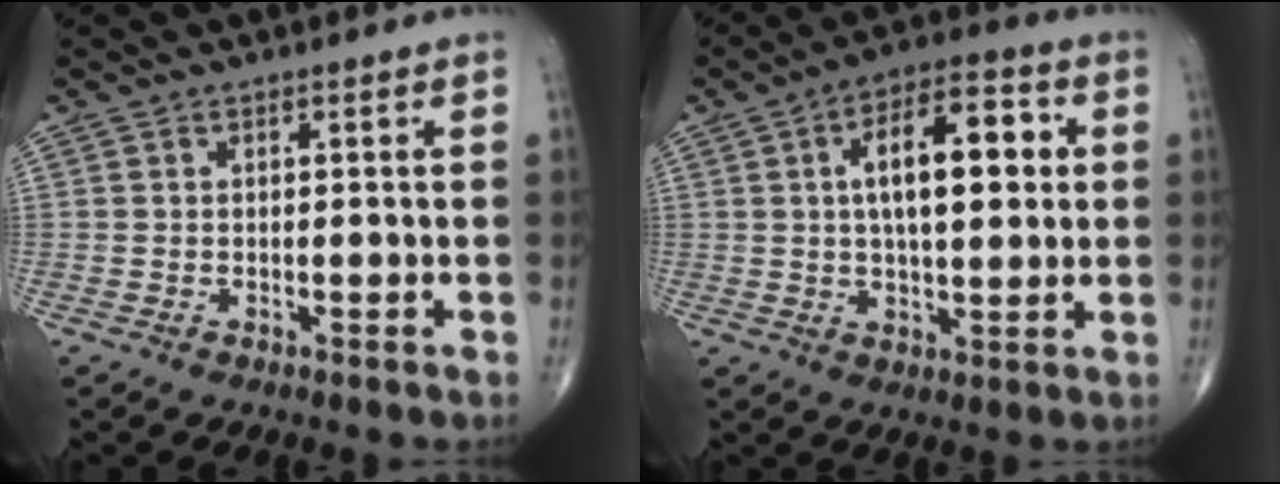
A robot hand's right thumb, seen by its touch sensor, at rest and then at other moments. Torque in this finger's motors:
{"motor_torque": [1.71, 2.79, 1.26, 0.19, 0.17]}